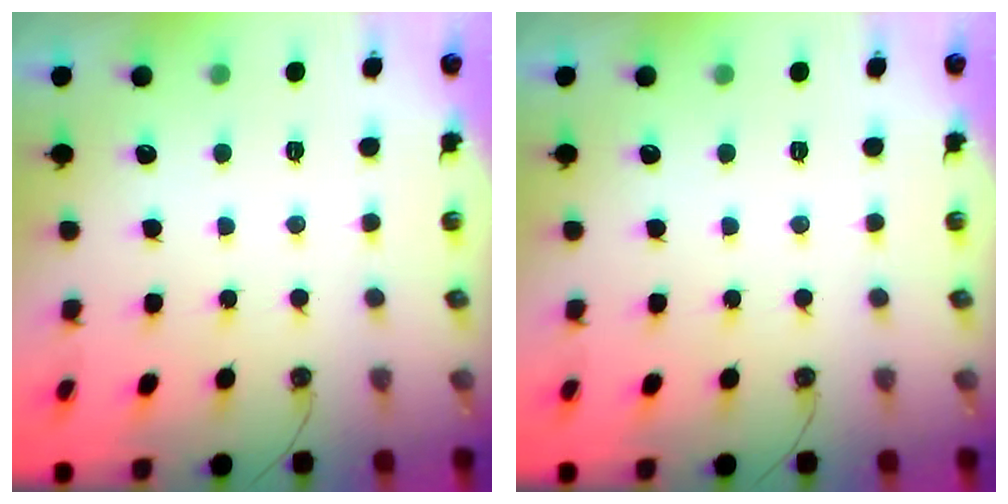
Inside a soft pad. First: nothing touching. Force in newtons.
{"total": 0.0}